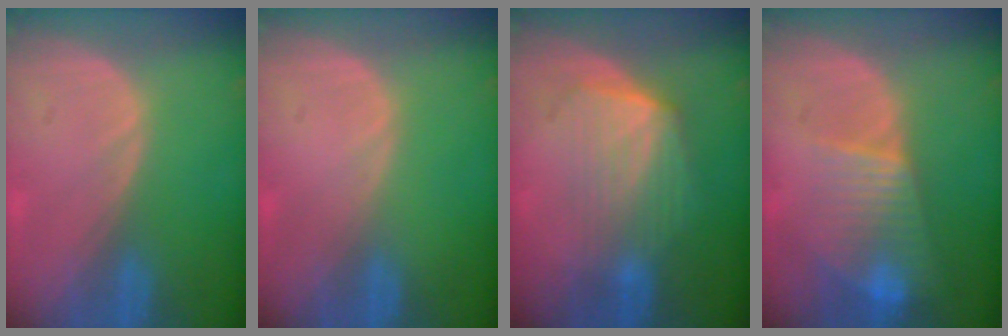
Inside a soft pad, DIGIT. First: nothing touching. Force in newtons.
{"total": 0.0}
{"total": 7.3, "press": 6.6, "slide": 3.2}
{"total": 7.9, "press": 6.9, "slide": 3.8}